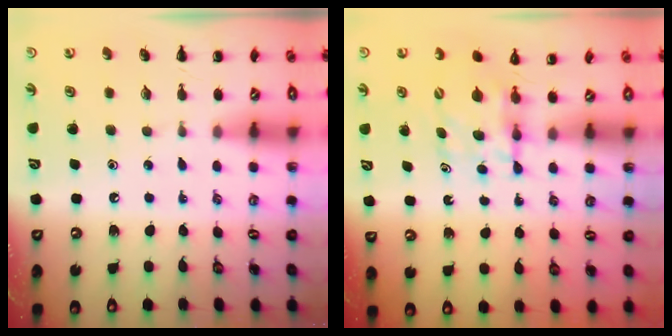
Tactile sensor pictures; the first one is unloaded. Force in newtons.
{"total": 4.5, "press": 4.3, "slide": 1.5}